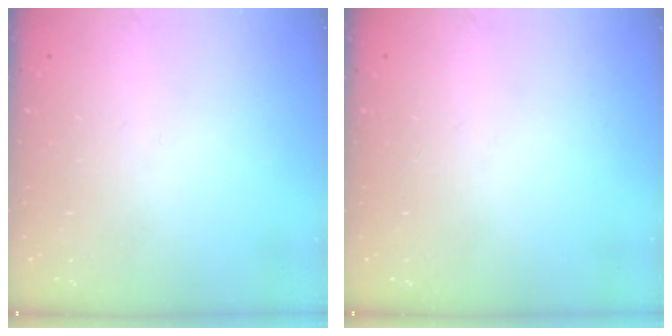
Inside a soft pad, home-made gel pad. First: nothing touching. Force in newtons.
{"total": 0.0}